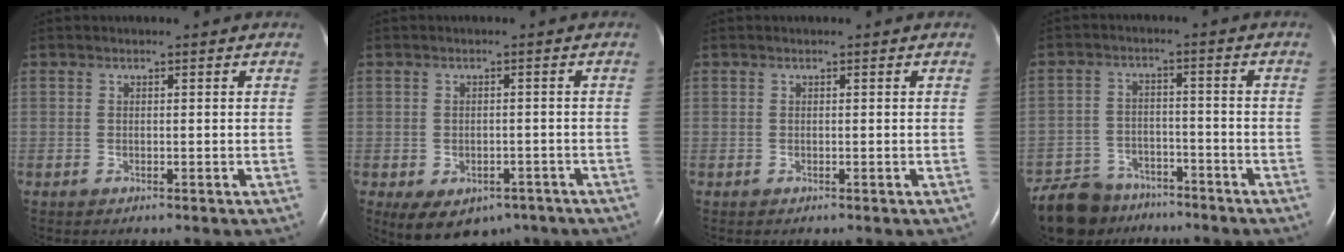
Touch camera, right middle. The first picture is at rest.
{"total": 8.3, "force": [-5.2, 5.3, 3.7], "torque": [-0.059, 0.008, -0.065]}
{"total": 0.0}
{"total": 10.5, "force": [-8.9, 5.2, 2.1], "torque": [-0.051, 0.008, -0.144]}